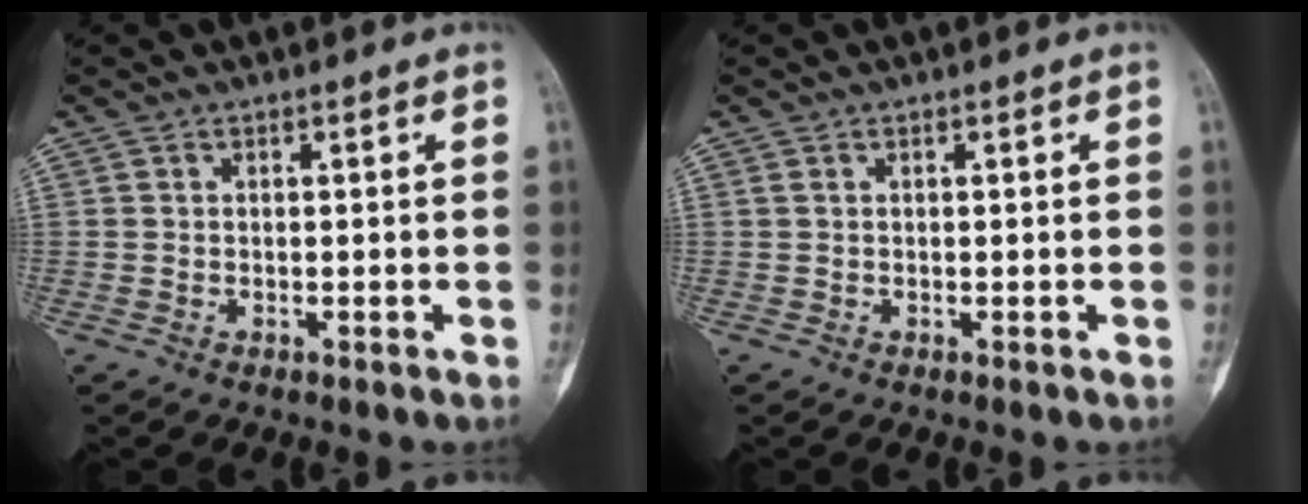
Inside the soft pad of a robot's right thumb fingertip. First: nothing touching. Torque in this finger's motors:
{"motor_torque": [0.02, -0.02, 0.08, 0.03, 0.00]}